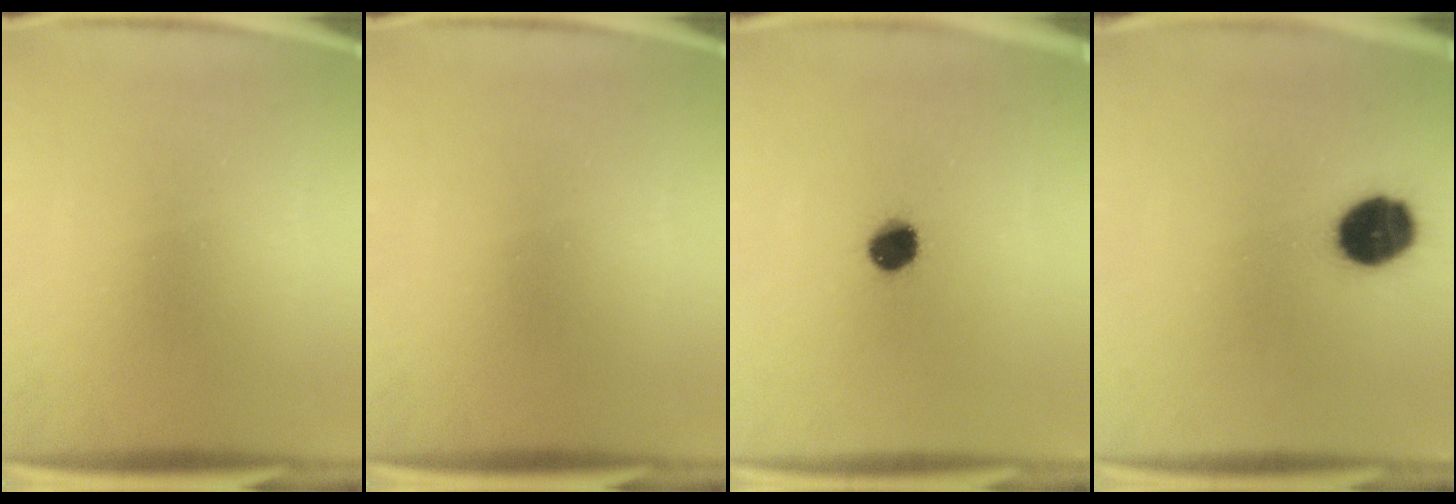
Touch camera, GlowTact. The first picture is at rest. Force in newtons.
{"total": 0.0}
{"total": 6.5}
{"total": 11.5}